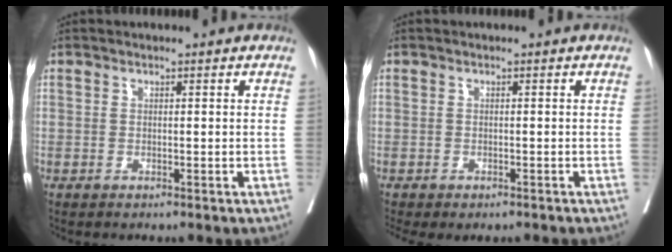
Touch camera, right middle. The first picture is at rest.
{"total": 3.8, "force": [-3.0, 1.9, 1.3], "torque": [-0.012, 0.000, -0.041]}